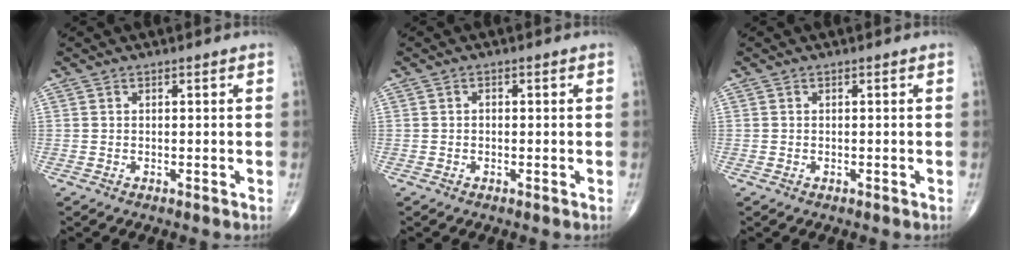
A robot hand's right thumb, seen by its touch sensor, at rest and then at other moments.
{"total": 0.7, "force": [0.0, 0.5, 0.5], "torque": [-0.007, 0.001, -0.002]}
{"total": 0.0}